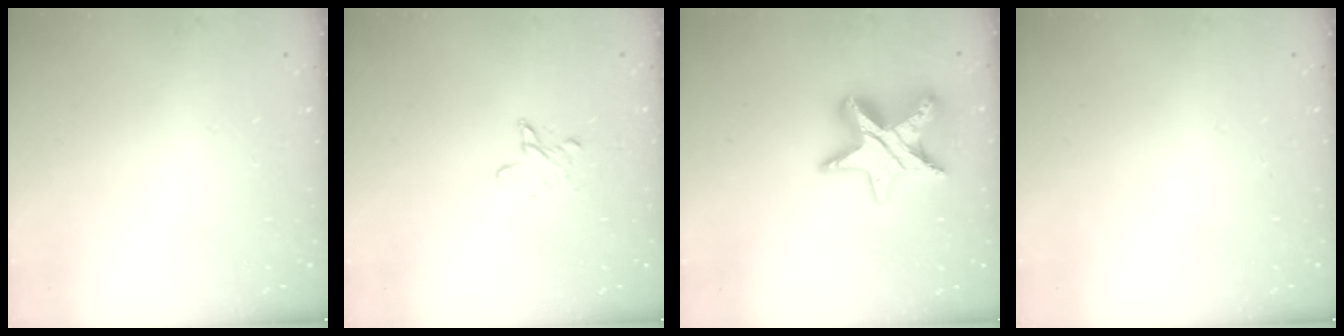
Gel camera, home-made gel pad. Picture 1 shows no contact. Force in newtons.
{"total": 5.1, "press": 5.1, "slide": 0.5}
{"total": 13.3, "press": 13.2, "slide": 1.1}
{"total": 0.0}